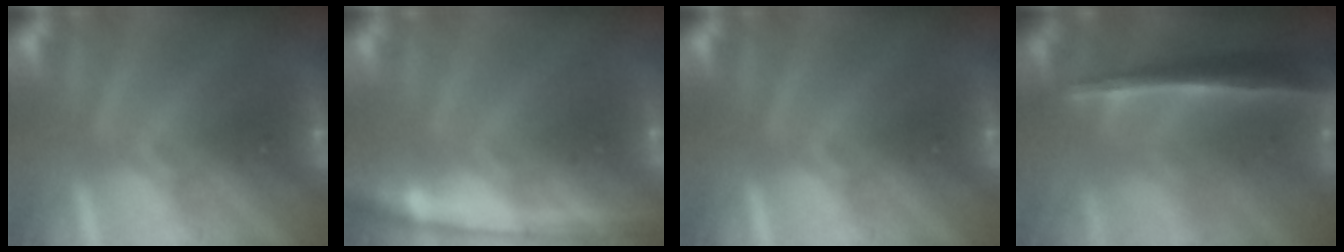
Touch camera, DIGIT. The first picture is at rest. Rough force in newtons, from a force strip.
{"total": 1.6}
{"total": 0.0}
{"total": 7.1}